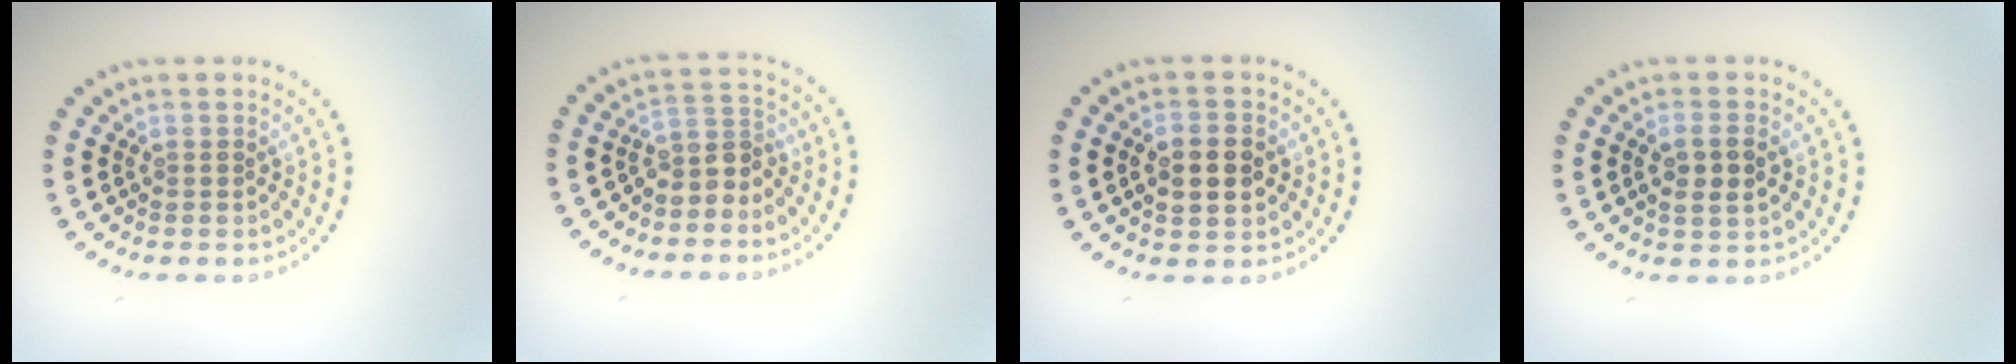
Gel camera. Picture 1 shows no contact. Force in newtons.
{"total": 2.6, "press": 2.0, "slide": 1.7}
{"total": 4.2, "press": 4.2, "slide": 0.1}
{"total": 2.4, "press": 2.3, "slide": 0.5}